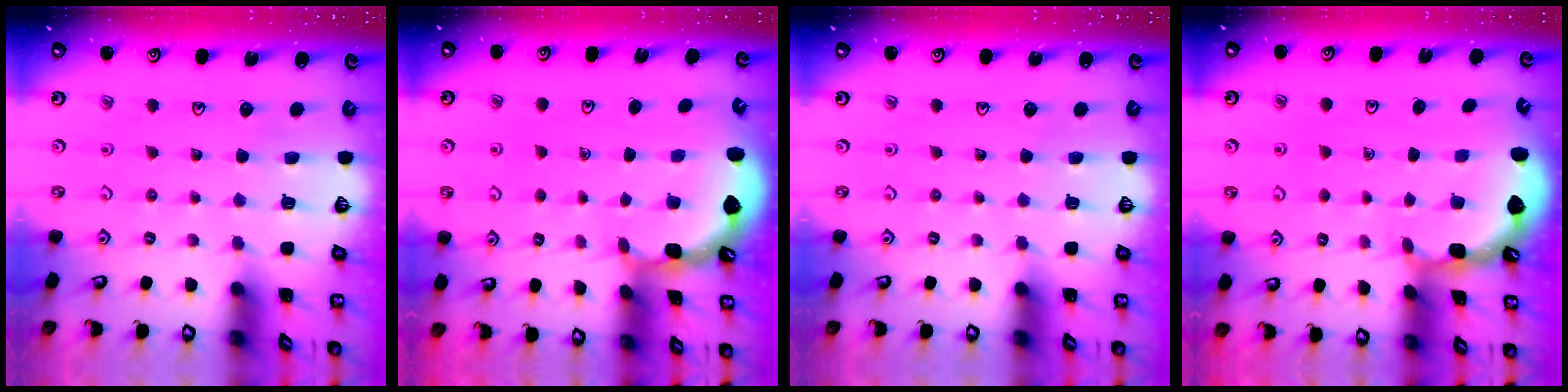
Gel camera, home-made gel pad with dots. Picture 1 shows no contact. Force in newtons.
{"total": 2.1, "press": 2.1, "slide": 0.2}
{"total": 0.0}
{"total": 2.1, "press": 2.1, "slide": 0.2}